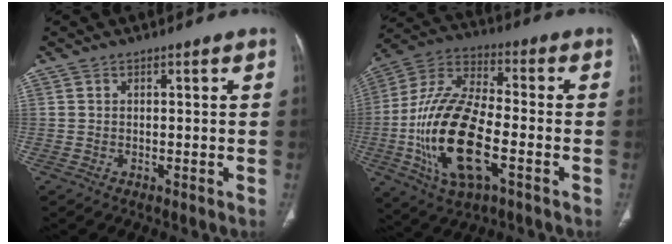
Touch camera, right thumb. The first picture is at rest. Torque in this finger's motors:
{"motor_torque": [0.58, 2.48, 2.44, -0.33, 0.63]}